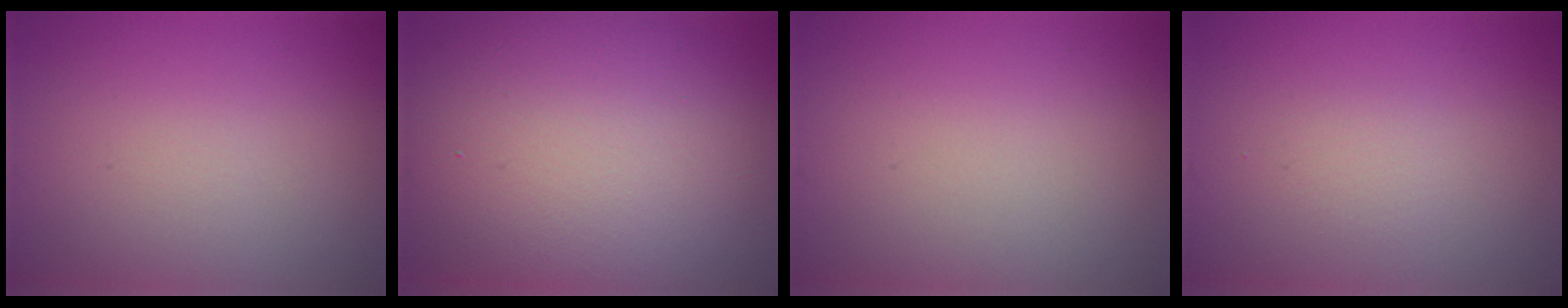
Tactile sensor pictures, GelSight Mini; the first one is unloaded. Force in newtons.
{"total": 13.8, "press": 13.8, "slide": 0.7}
{"total": 0.0}
{"total": 2.6, "press": 2.6, "slide": 0.3}